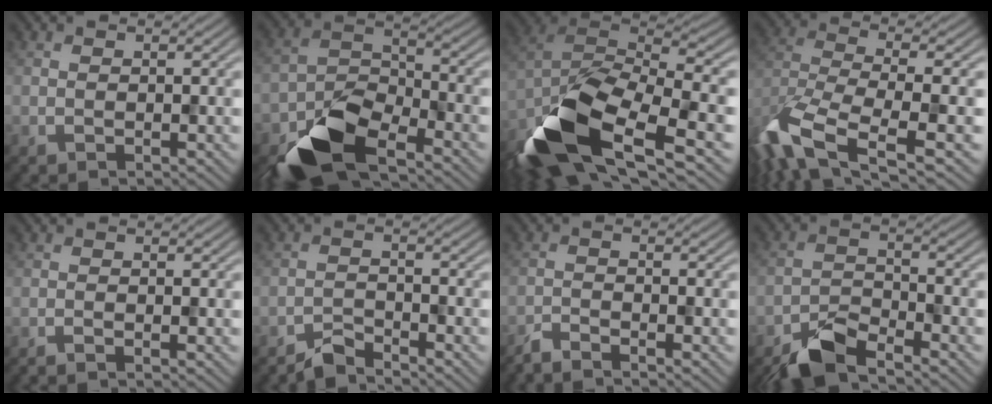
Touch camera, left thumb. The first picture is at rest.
{"total": 10.5, "force": [-7.1, 4.6, 6.2], "torque": [-0.112, -0.009, -0.144]}
{"total": 17.1, "force": [-9.1, 6.9, 12.8], "torque": [-0.292, -0.043, -0.161]}
{"total": 12.4, "force": [-6.9, 3.9, 9.6], "torque": [-0.222, -0.027, -0.129]}
{"total": 0.7, "force": [-0.5, 0.0, 0.6], "torque": [-0.010, 0.000, -0.011]}
{"total": 2.7, "force": [-2.6, 0.3, 0.6], "torque": [-0.008, 0.002, -0.057]}
{"total": 2.6, "force": [-2.3, 0.2, 1.1], "torque": [-0.022, -0.002, -0.054]}
{"total": 5.8, "force": [-4.7, 1.6, 2.9], "torque": [-0.052, -0.004, -0.098]}